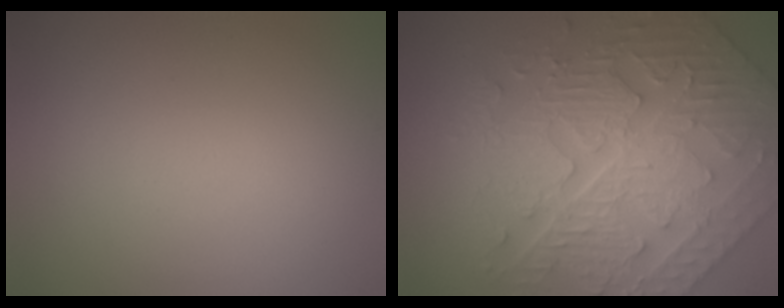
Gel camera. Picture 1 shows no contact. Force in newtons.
{"total": 7.2, "press": 6.2, "slide": 3.7}